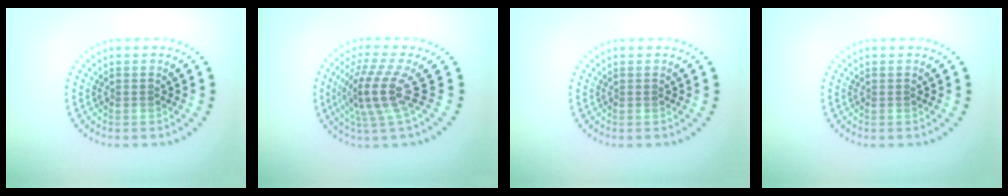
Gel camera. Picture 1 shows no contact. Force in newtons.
{"total": 4.5, "press": 3.3, "slide": 3.1}
{"total": 0.0}
{"total": 0.0}